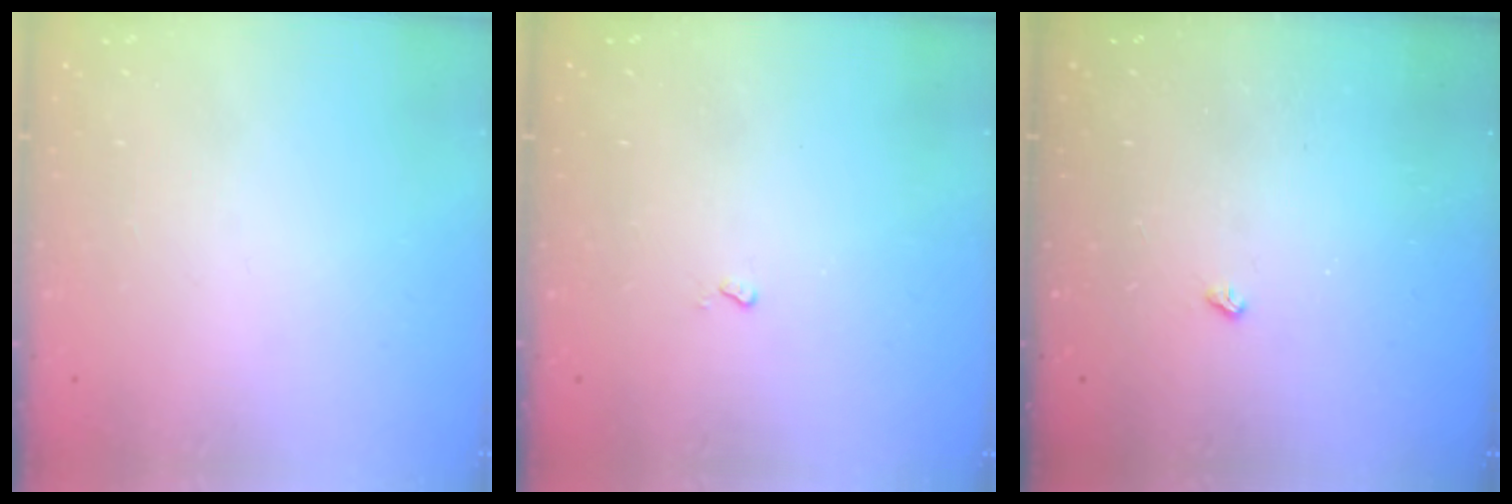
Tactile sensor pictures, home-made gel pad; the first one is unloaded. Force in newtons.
{"total": 2.4, "press": 2.4, "slide": 0.4}
{"total": 2.2, "press": 2.1, "slide": 0.4}